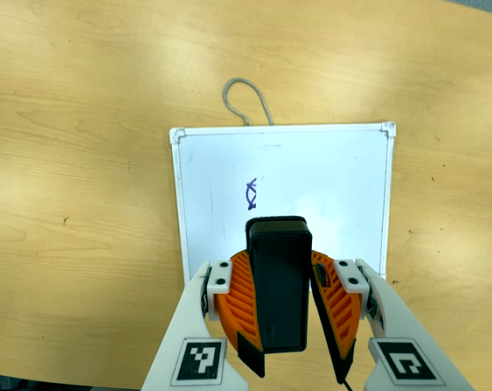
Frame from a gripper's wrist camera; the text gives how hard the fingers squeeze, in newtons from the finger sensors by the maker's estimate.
{"total": 9.6, "left": 9.4, "right": 9.7}